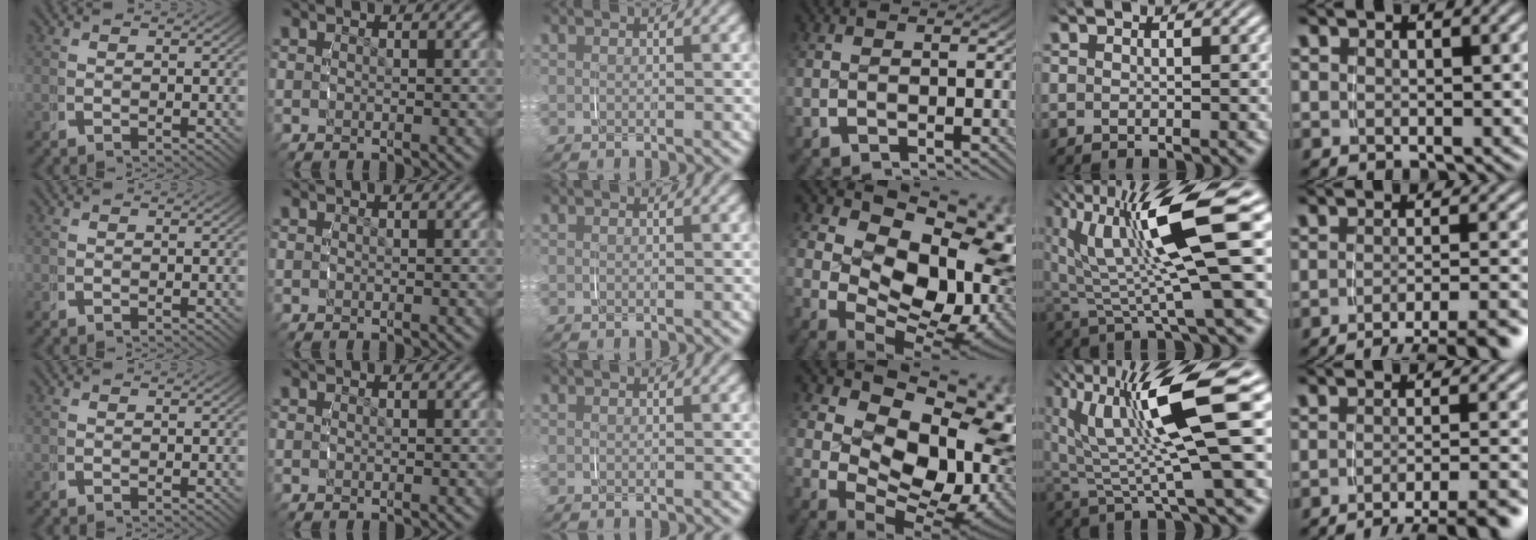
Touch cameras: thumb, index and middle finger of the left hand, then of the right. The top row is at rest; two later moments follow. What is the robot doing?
{"motion": "grasp_and_lifting", "object": "phone"}